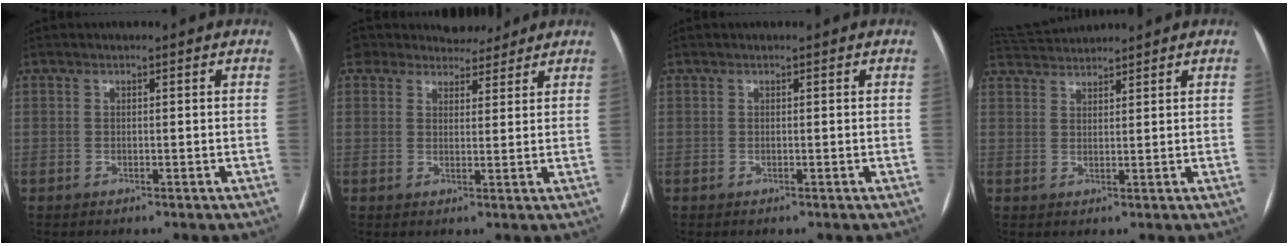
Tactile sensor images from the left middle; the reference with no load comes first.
{"total": 8.1, "force": [7.5, 2.9, 0.7], "torque": [0.003, 0.014, 0.104]}
{"total": 0.0}
{"total": 4.8, "force": [4.8, -0.3, 0.3], "torque": [-0.012, 0.028, 0.092]}